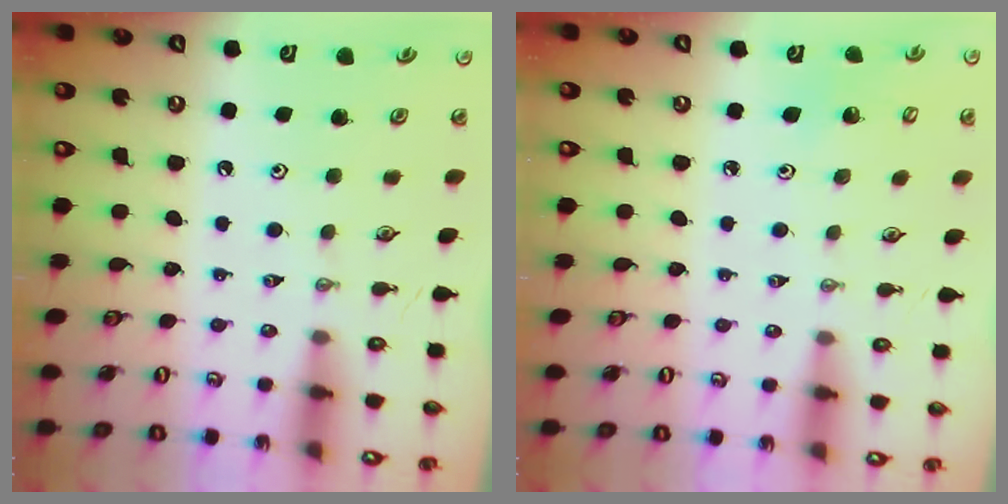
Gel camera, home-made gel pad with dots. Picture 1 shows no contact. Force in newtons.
{"total": 2.5, "press": 2.4, "slide": 0.6}